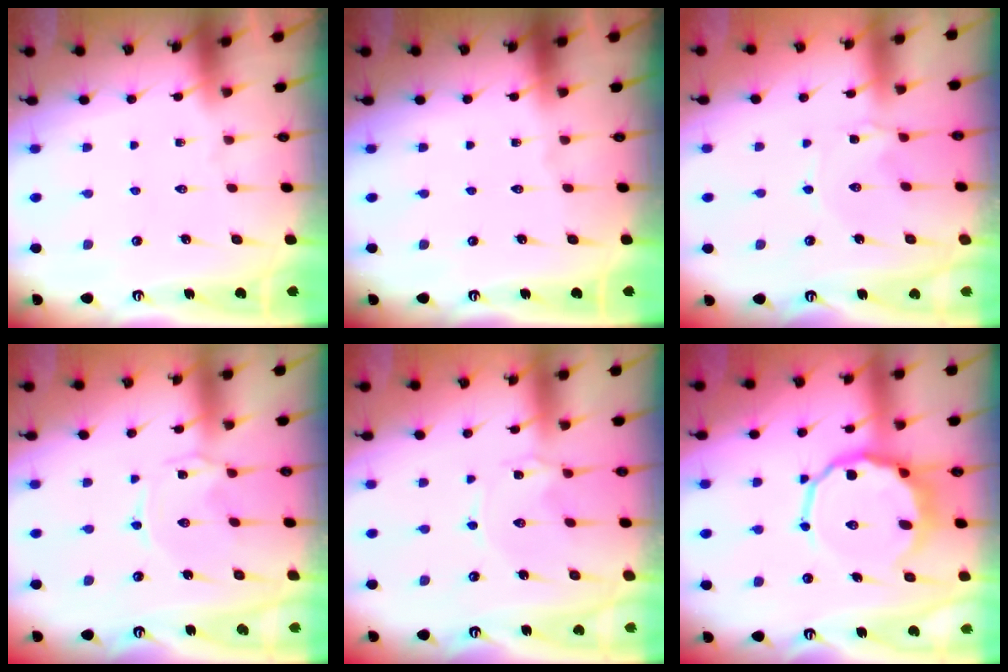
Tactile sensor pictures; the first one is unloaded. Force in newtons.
{"total": 0.0}
{"total": 1.1, "press": 1.1, "slide": 0.2}
{"total": 0.8, "press": 0.8, "slide": 0.3}
{"total": 0.9, "press": 0.9, "slide": 0.2}
{"total": 10.4, "press": 9.9, "slide": 3.1}